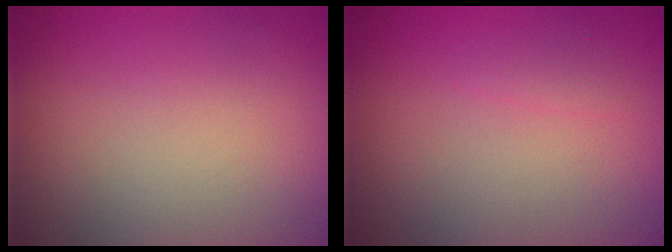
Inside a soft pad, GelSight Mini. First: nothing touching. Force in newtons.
{"total": 0.6, "press": 0.6, "slide": 0.1}